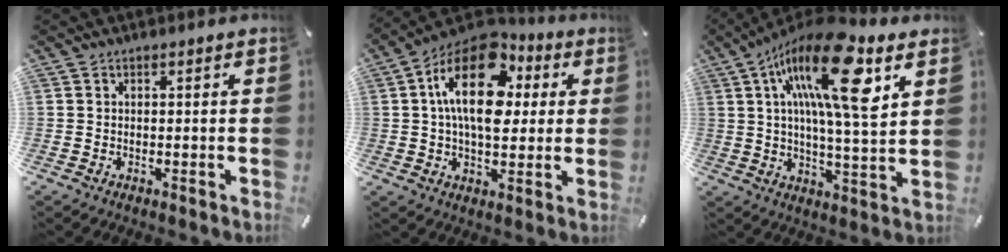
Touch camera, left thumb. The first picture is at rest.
{"total": 19.0, "force": [4.6, 11.6, 14.3], "torque": [-0.250, -0.018, 0.071]}
{"total": 21.0, "force": [9.1, 5.9, 17.9], "torque": [-0.307, -0.033, 0.131]}